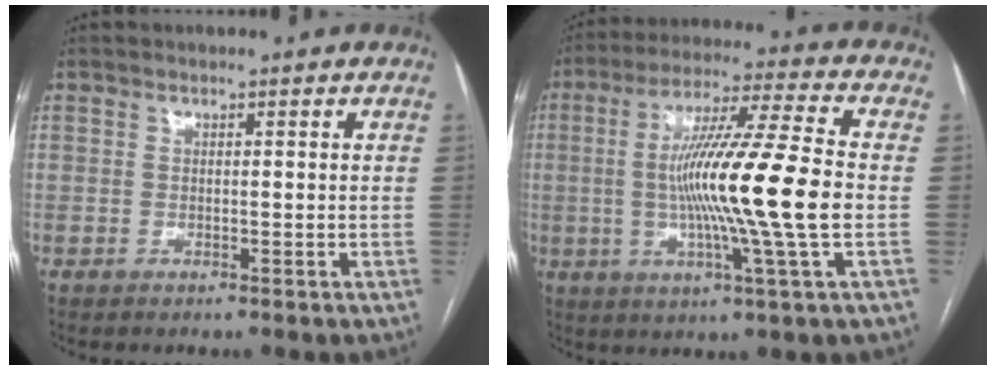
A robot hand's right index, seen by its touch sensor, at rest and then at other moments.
{"total": 17.0, "force": [-1.3, -1.0, 17.0], "torque": [-0.301, -0.006, -0.030]}